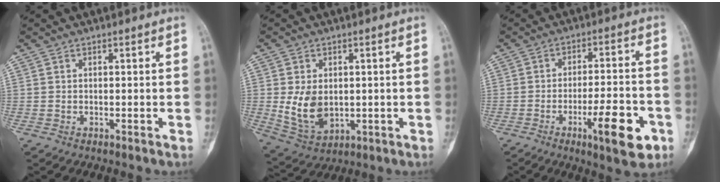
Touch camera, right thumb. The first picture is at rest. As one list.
[{"total": 9.1, "force": [0.2, 6.3, 6.5], "torque": [-0.106, -0.011, 0.024]}, {"total": 12.1, "force": [-5.2, 3.4, 10.4], "torque": [-0.150, 0.021, -0.075]}]